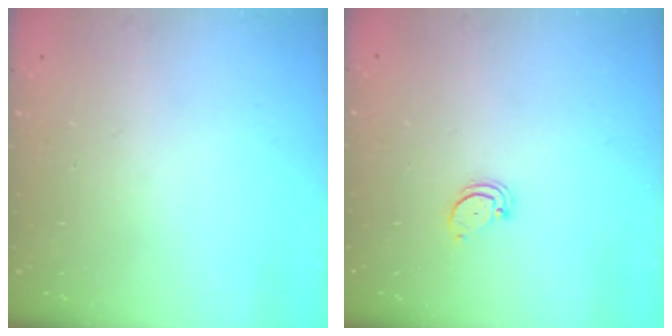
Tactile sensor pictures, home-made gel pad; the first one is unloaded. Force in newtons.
{"total": 1.5, "press": 1.5, "slide": 0.2}